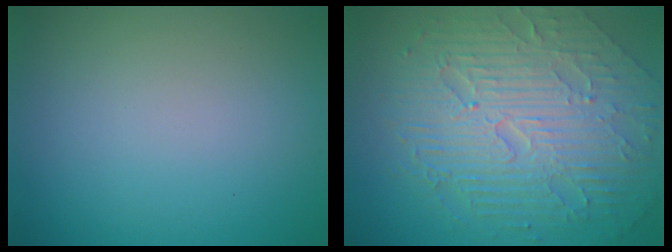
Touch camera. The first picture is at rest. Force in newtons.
{"total": 10.0, "press": 6.7, "slide": 7.5}